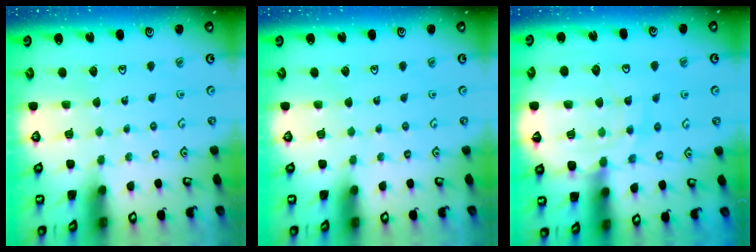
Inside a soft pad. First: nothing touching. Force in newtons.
{"total": 0.0}
{"total": 12.3, "press": 12.2, "slide": 1.7}